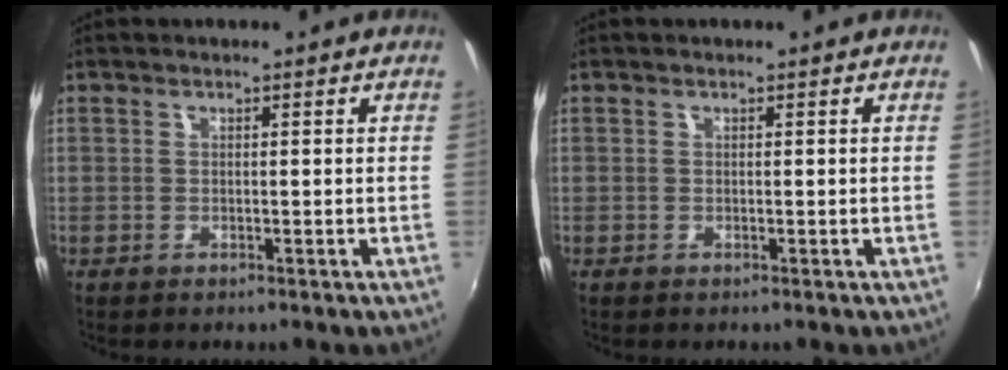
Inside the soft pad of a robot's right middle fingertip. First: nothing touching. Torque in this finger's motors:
{"motor_torque": [0.00, 0.00, 0.00, 0.00]}